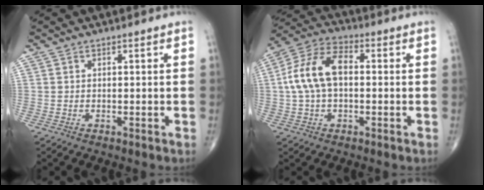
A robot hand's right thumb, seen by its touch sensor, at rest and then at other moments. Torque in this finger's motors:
{"motor_torque": [0.16, 0.15, 0.34, 0.06, 0.14]}